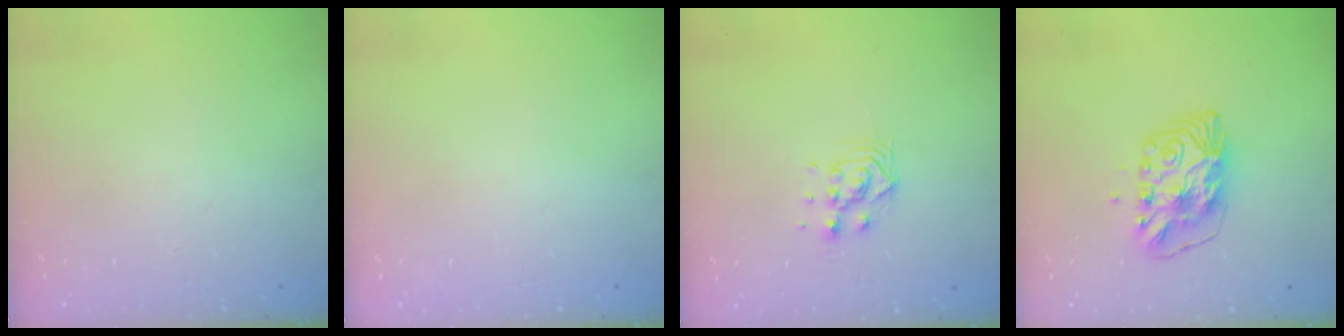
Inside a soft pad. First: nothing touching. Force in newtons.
{"total": 0.0}
{"total": 7.0, "press": 7.0, "slide": 0.5}
{"total": 10.3, "press": 10.3, "slide": 0.8}